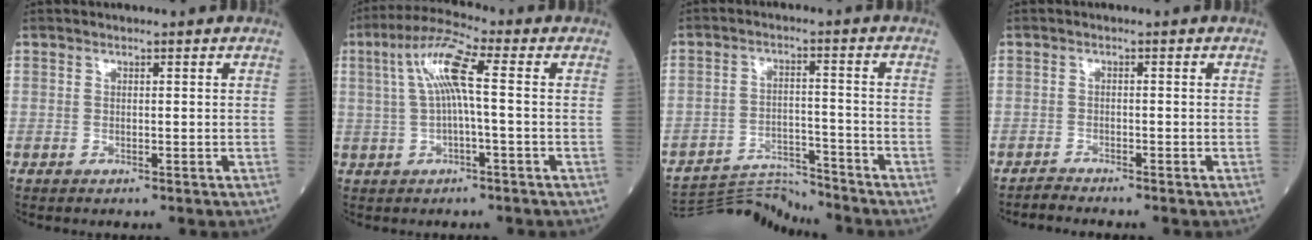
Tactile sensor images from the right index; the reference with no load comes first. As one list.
[{"total": 7.8, "force": [1.1, 0.7, 7.7], "torque": [-0.154, 0.027, 0.019]}, {"total": 9.9, "force": [-9.9, -0.7, -0.1], "torque": [-0.002, 0.003, -0.173]}, {"total": 1.4, "force": [-1.3, -0.4, -0.3], "torque": [-0.002, -0.009, -0.025]}]